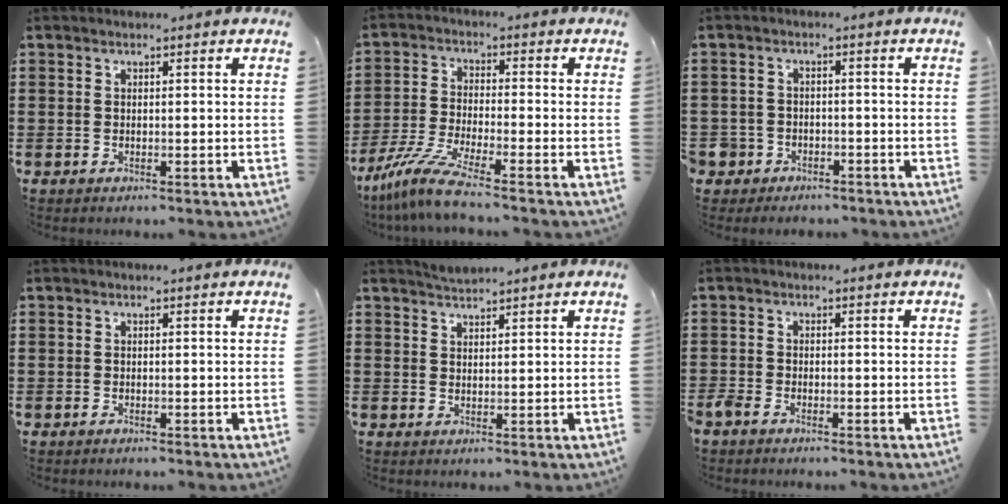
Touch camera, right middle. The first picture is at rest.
{"total": 7.1, "force": [-5.8, 0.2, 4.1], "torque": [-0.097, -0.016, -0.115]}
{"total": 2.7, "force": [-2.2, 1.5, -0.1], "torque": [-0.005, -0.001, -0.050]}
{"total": 0.0}
{"total": 1.7, "force": [1.7, 0.0, 0.0], "torque": [-0.004, 0.004, 0.032]}
{"total": 1.3, "force": [-1.1, 0.5, 0.5], "torque": [-0.028, -0.006, -0.027]}